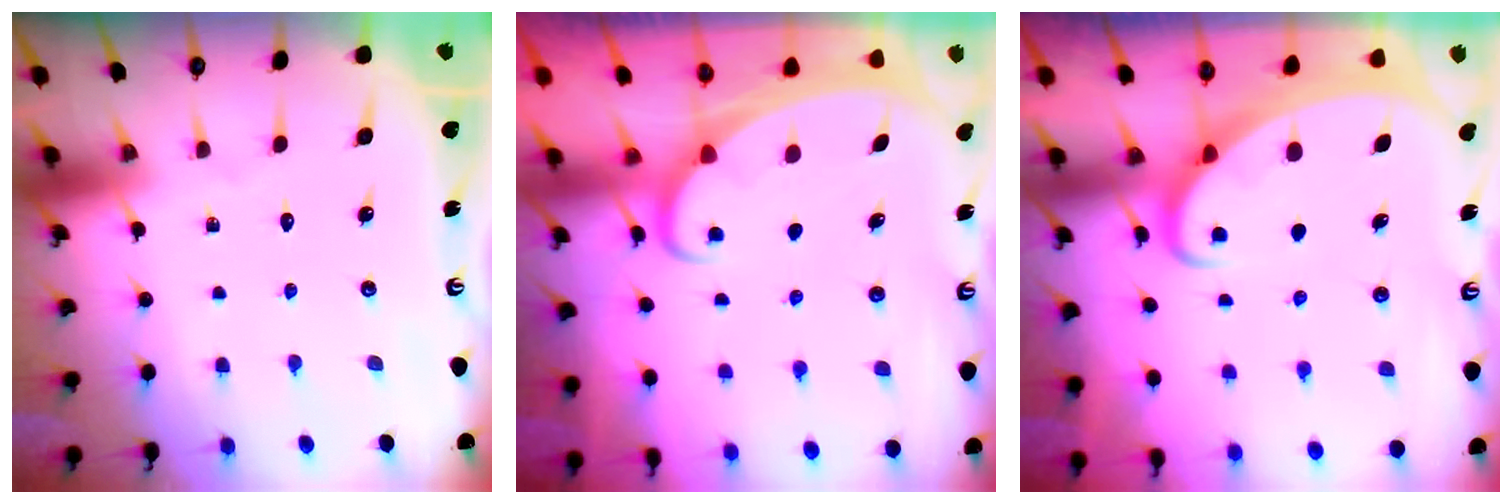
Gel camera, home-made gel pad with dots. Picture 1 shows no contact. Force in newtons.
{"total": 1.9, "press": 1.9, "slide": 0.3}
{"total": 2.6, "press": 2.5, "slide": 0.4}